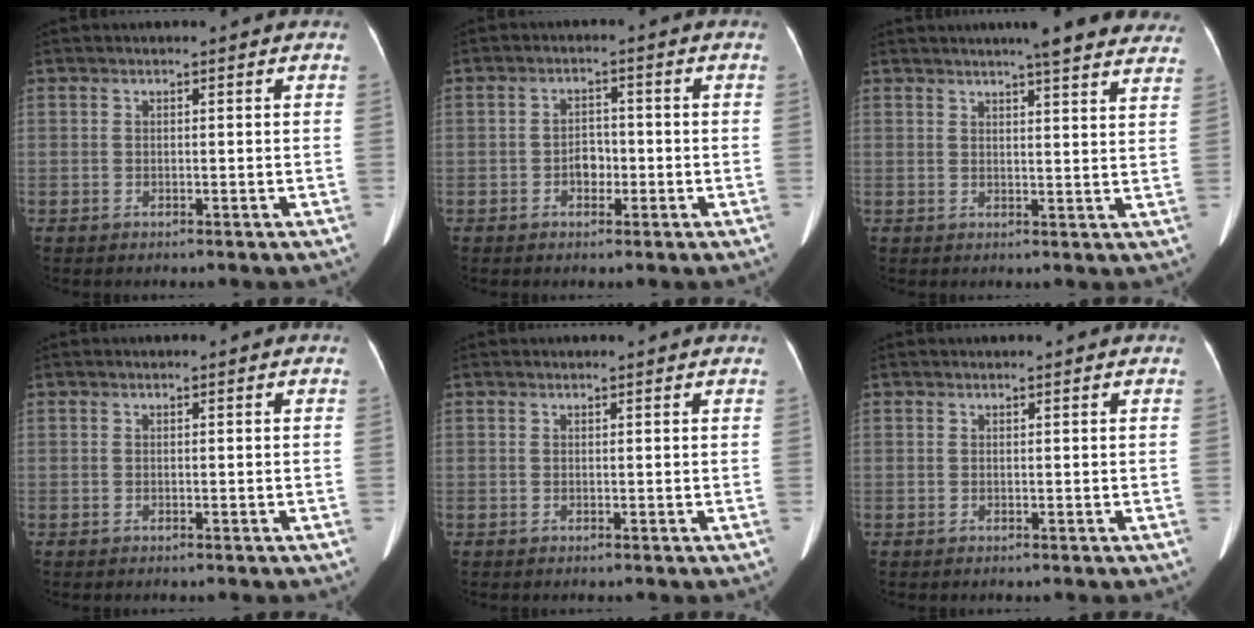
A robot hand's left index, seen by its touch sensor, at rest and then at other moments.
{"total": 2.9, "force": [-1.0, 2.0, 1.8], "torque": [-0.026, 0.010, -0.020]}
{"total": 13.0, "force": [11.2, 1.1, 6.3], "torque": [-0.069, 0.006, 0.117]}
{"total": 0.0}
{"total": 1.2, "force": [1.2, 0.1, 0.2], "torque": [-0.008, 0.008, 0.014]}
{"total": 0.6, "force": [0.6, 0.1, 0.1], "torque": [0.000, 0.009, 0.010]}